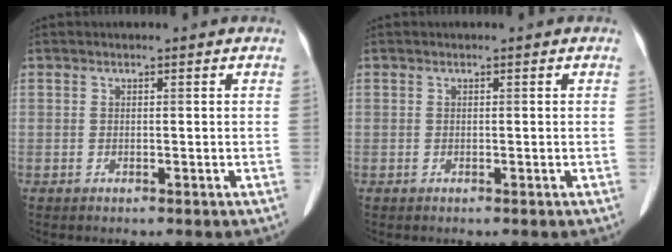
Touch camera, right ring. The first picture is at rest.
{"total": 0.0}